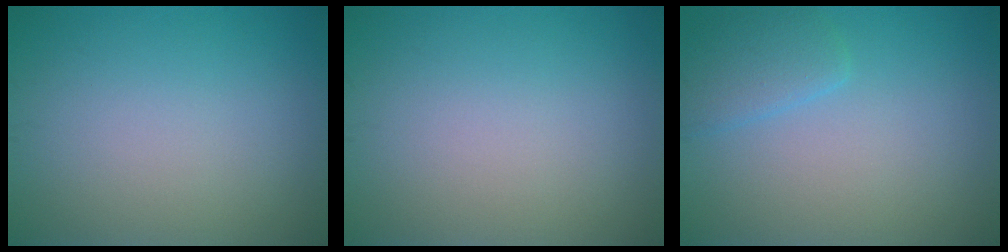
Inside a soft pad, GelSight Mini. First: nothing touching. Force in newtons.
{"total": 0.0}
{"total": 2.3, "press": 2.3, "slide": 0.2}